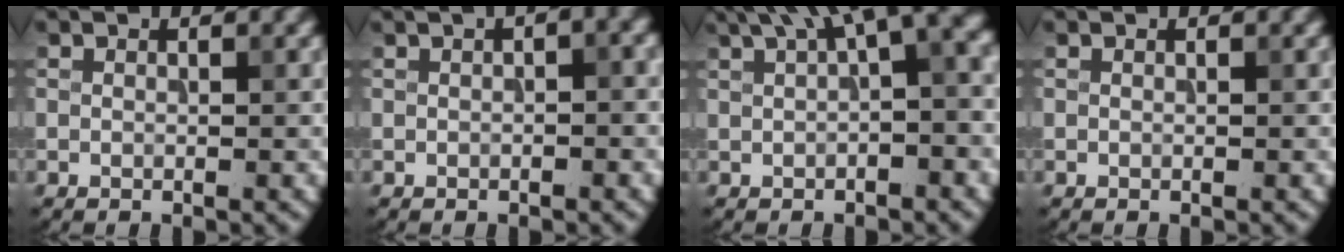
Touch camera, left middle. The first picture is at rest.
{"total": 3.5, "force": [1.4, 1.0, 3.0], "torque": [-0.034, 0.010, 0.013]}
{"total": 7.9, "force": [3.5, 2.6, 6.6], "torque": [-0.088, 0.027, 0.055]}
{"total": 0.0}